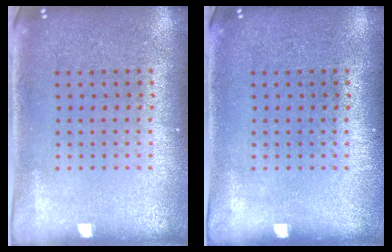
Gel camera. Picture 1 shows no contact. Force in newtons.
{"total": 0.0}